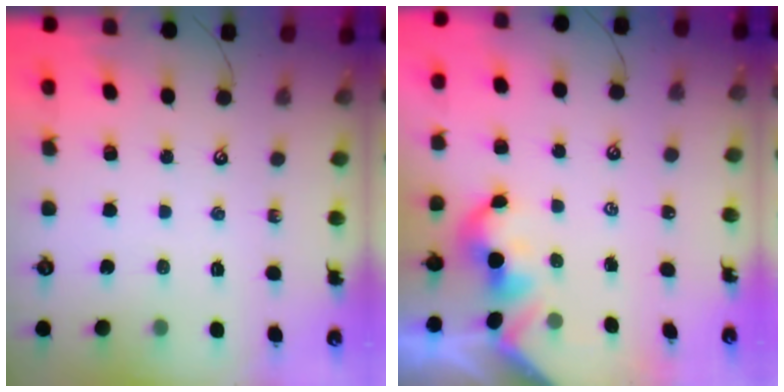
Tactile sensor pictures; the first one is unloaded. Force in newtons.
{"total": 2.0, "press": 2.0, "slide": 0.2}